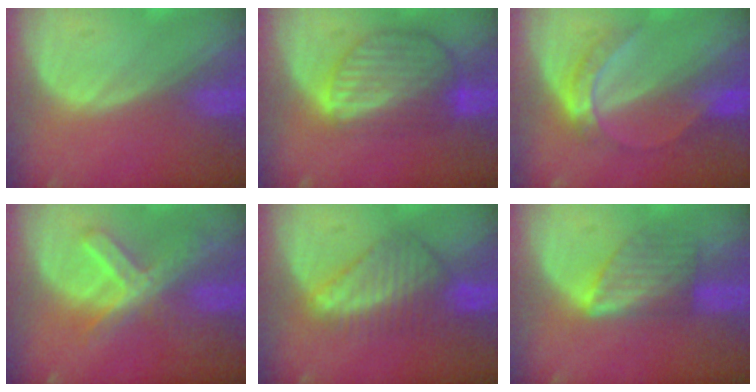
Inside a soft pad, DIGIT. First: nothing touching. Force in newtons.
{"total": 8.8, "press": 7.7, "slide": 4.2}
{"total": 5.0, "press": 4.7, "slide": 1.6}
{"total": 7.3, "press": 6.3, "slide": 3.7}
{"total": 6.7, "press": 6.6, "slide": 1.3}
{"total": 6.0, "press": 6.0, "slide": 1.0}